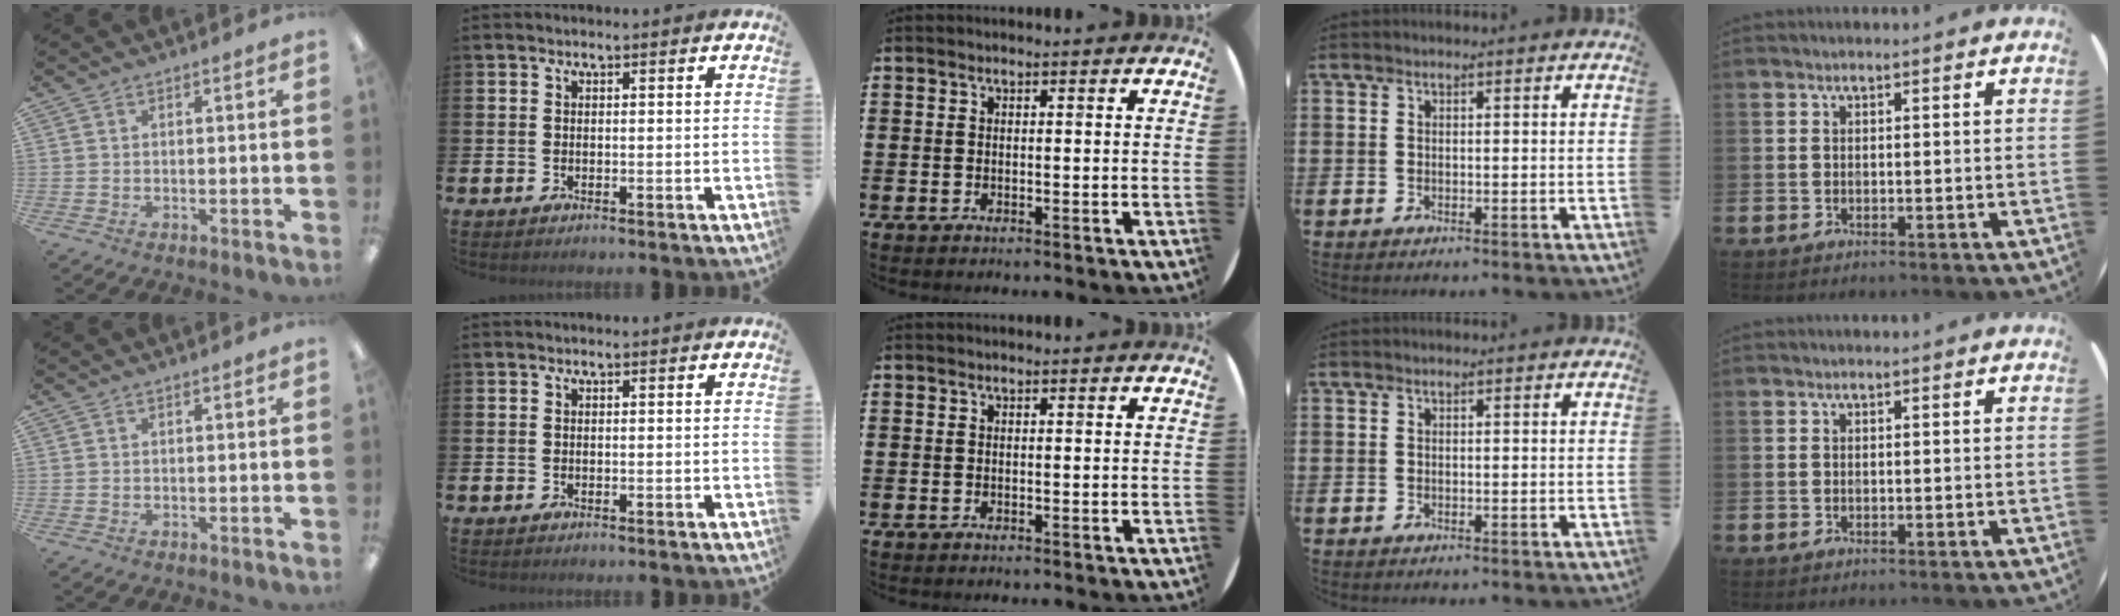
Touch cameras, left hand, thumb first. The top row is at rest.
{}